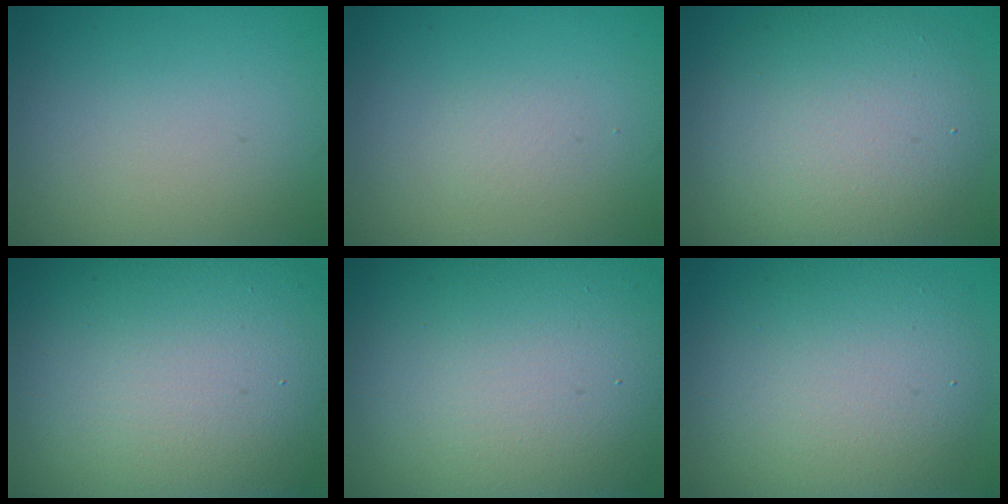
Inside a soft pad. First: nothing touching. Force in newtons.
{"total": 0.7, "press": 0.7, "slide": 0.0}
{"total": 9.3, "press": 9.3, "slide": 0.3}
{"total": 20.3, "press": 20.3, "slide": 0.9}
{"total": 19.2, "press": 19.1, "slide": 0.9}
{"total": 9.5, "press": 9.5, "slide": 0.5}